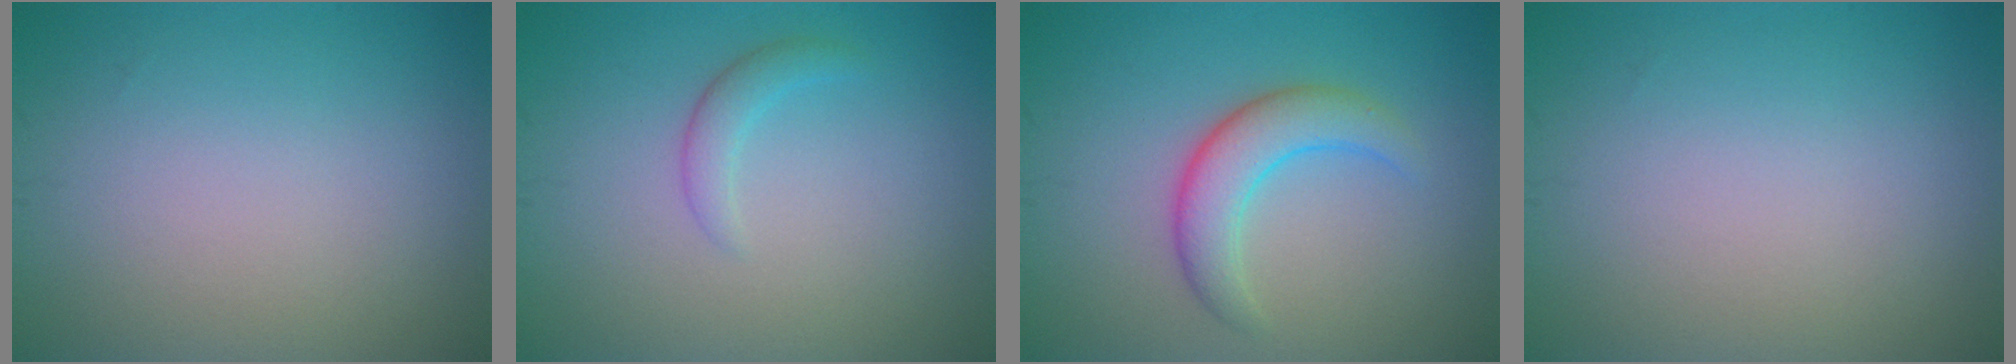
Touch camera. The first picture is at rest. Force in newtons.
{"total": 1.5, "press": 1.5, "slide": 0.1}
{"total": 4.0, "press": 4.0, "slide": 0.2}
{"total": 0.0}